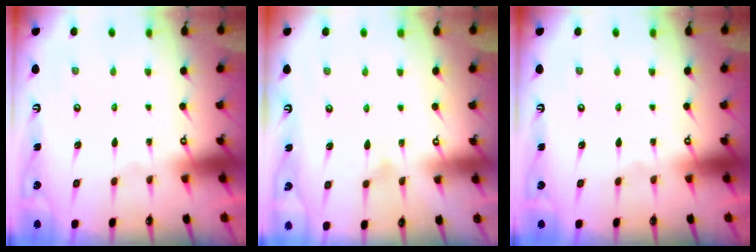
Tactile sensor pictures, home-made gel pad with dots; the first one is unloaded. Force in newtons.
{"total": 8.5, "press": 8.5, "slide": 0.4}
{"total": 0.0}